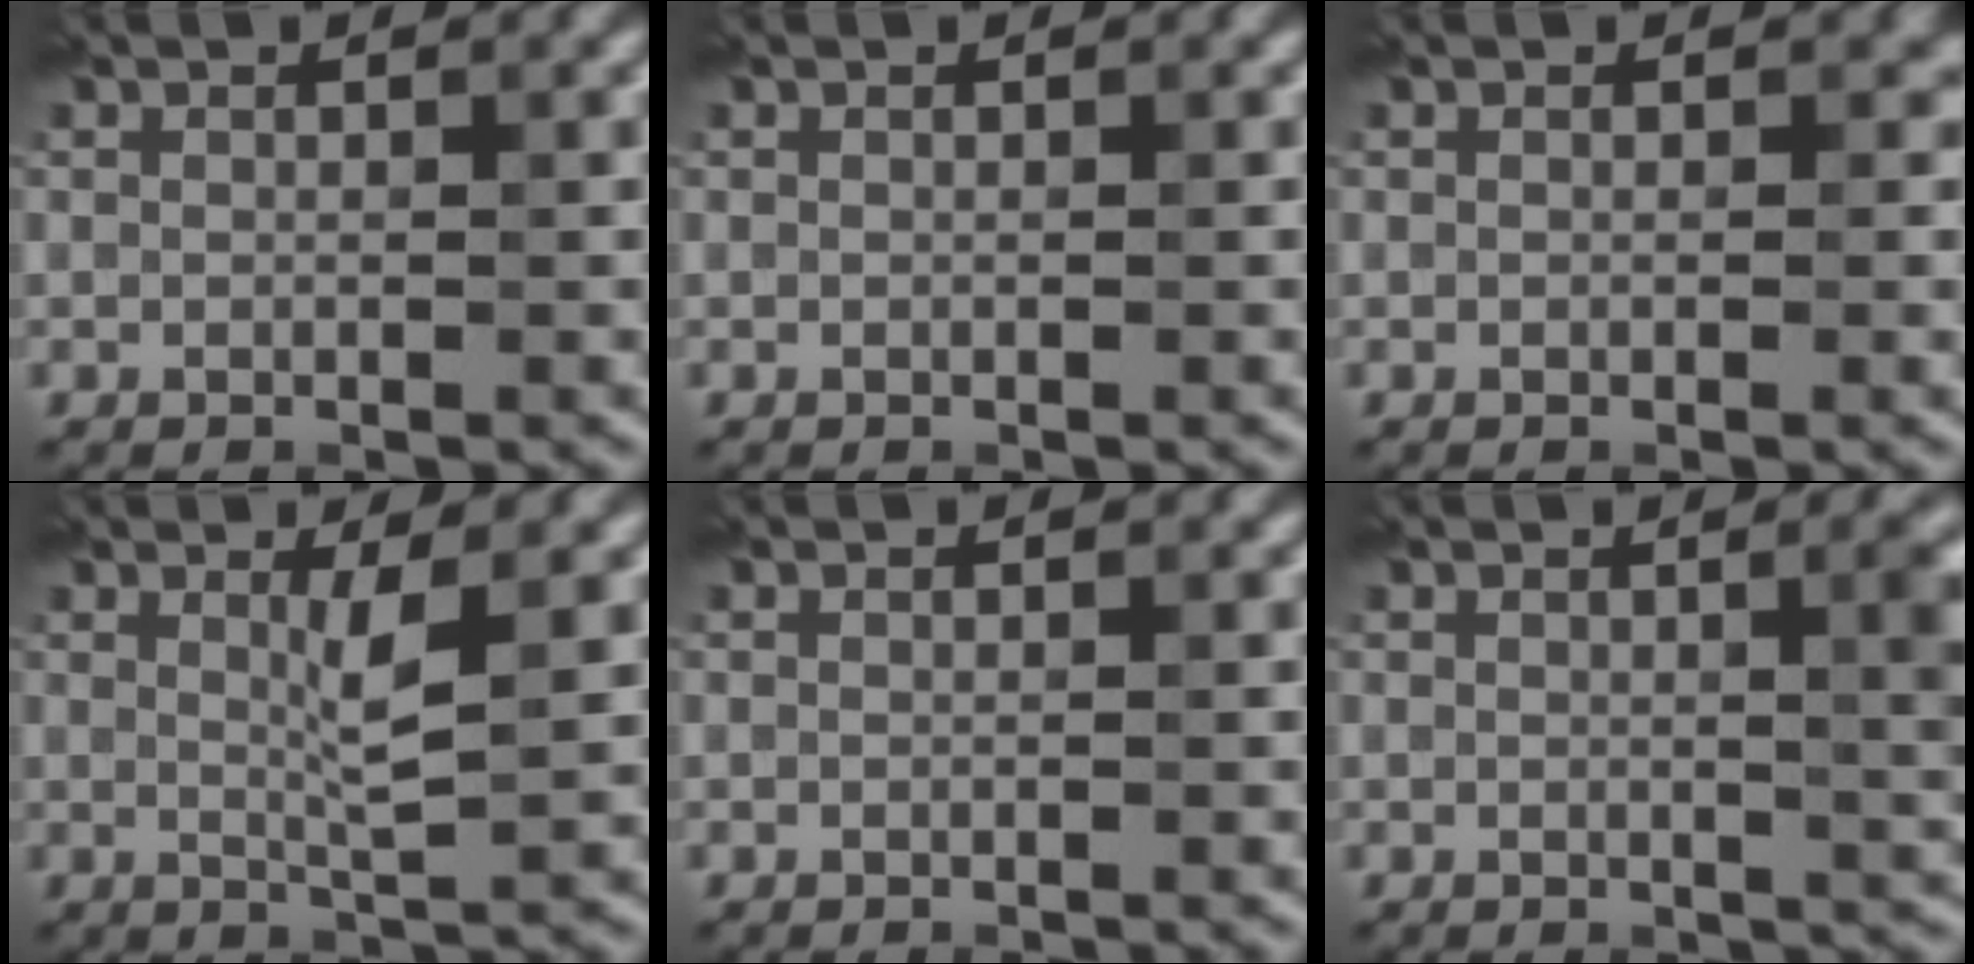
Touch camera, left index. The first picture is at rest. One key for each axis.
{"total": 0.0}
{"total": 1.0, "fx": 0.1, "fy": 0.8, "fz": 0.6, "tx": -0.006, "ty": -0.003, "tz": -0.002}
{"total": 2.6, "fx": 0.7, "fy": 0.4, "fz": 2.5, "tx": -0.045, "ty": -0.005, "tz": 0.009}
{"total": 0.8, "fx": -0.5, "fy": 0.2, "fz": 0.5, "tx": 0.002, "ty": -0.002, "tz": -0.015}
{"total": 4.5, "fx": 0.4, "fy": 1.3, "fz": 4.2, "tx": -0.042, "ty": 0.010, "tz": 0.000}